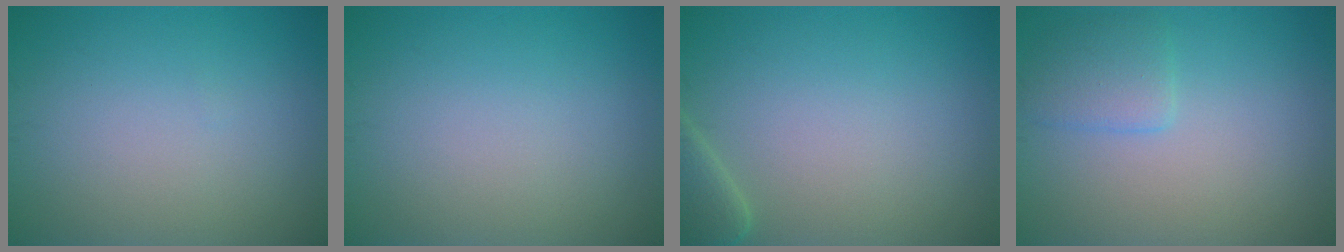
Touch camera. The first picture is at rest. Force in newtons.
{"total": 0.0}
{"total": 2.4, "press": 2.3, "slide": 0.4}
{"total": 2.3, "press": 2.3, "slide": 0.1}